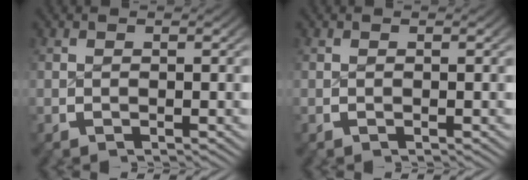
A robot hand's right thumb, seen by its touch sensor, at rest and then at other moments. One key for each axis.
{"total": 0.0}